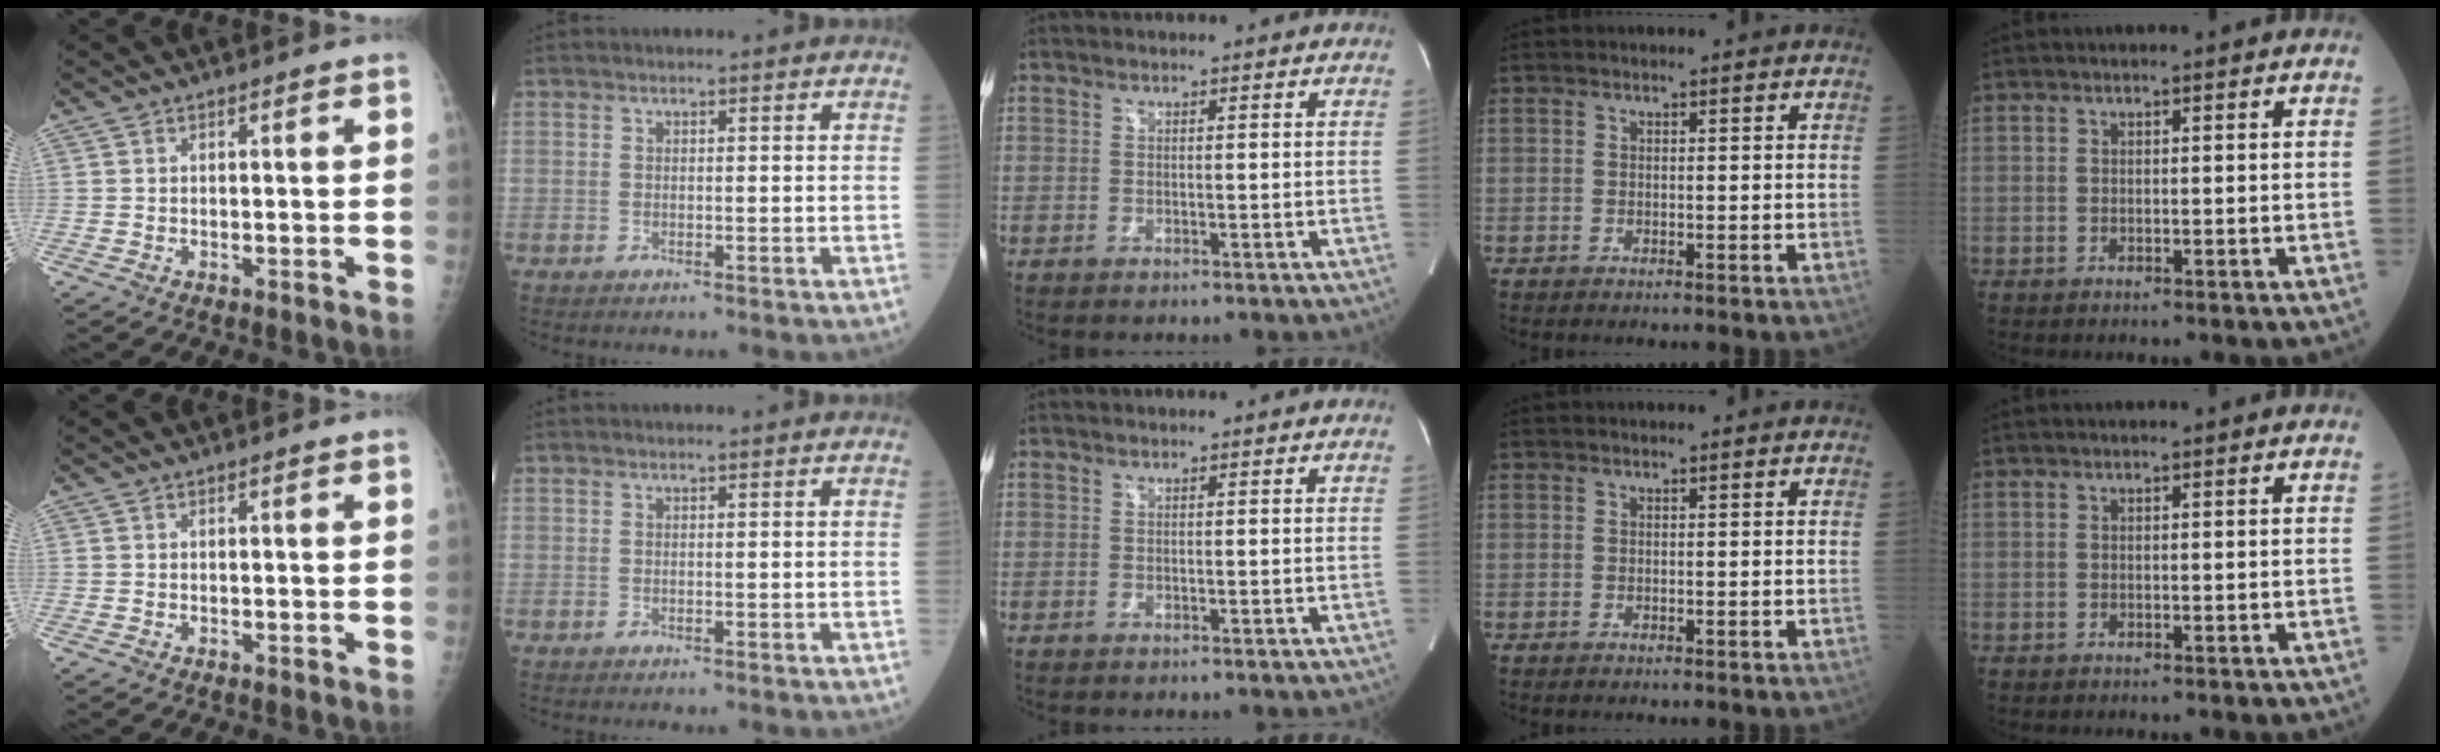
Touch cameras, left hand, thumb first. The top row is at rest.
{}